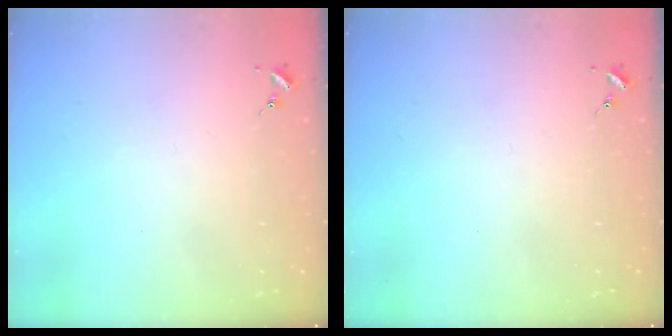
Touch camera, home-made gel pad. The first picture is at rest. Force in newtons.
{"total": 0.0}